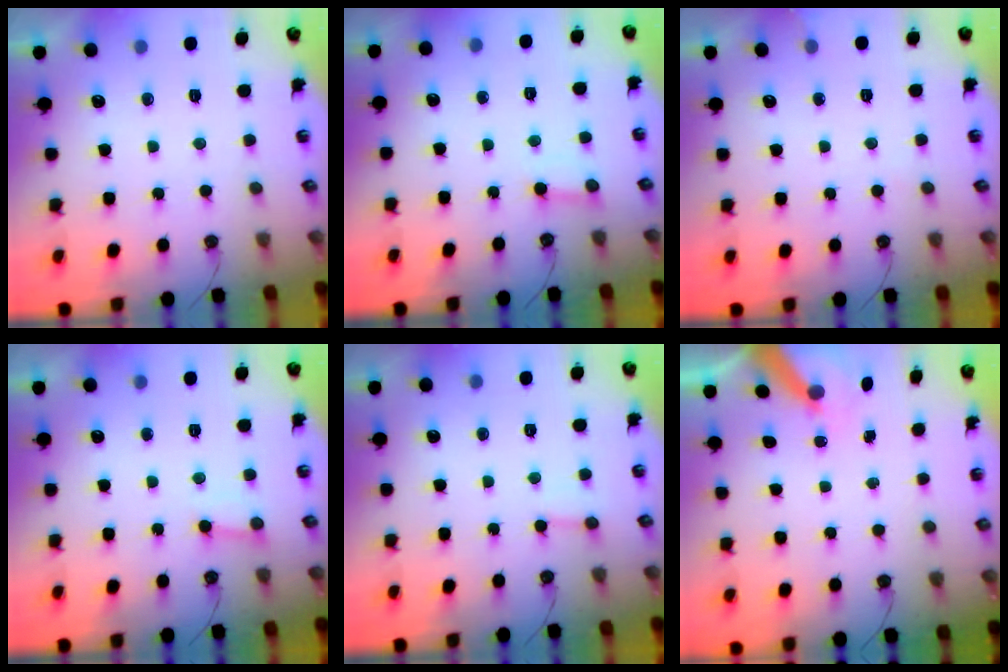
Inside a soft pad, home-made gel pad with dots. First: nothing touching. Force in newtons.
{"total": 2.2, "press": 2.2, "slide": 0.1}
{"total": 4.4, "press": 4.4, "slide": 0.2}
{"total": 4.0, "press": 4.0, "slide": 0.4}
{"total": 3.6, "press": 3.5, "slide": 0.3}
{"total": 5.4, "press": 5.4, "slide": 0.7}